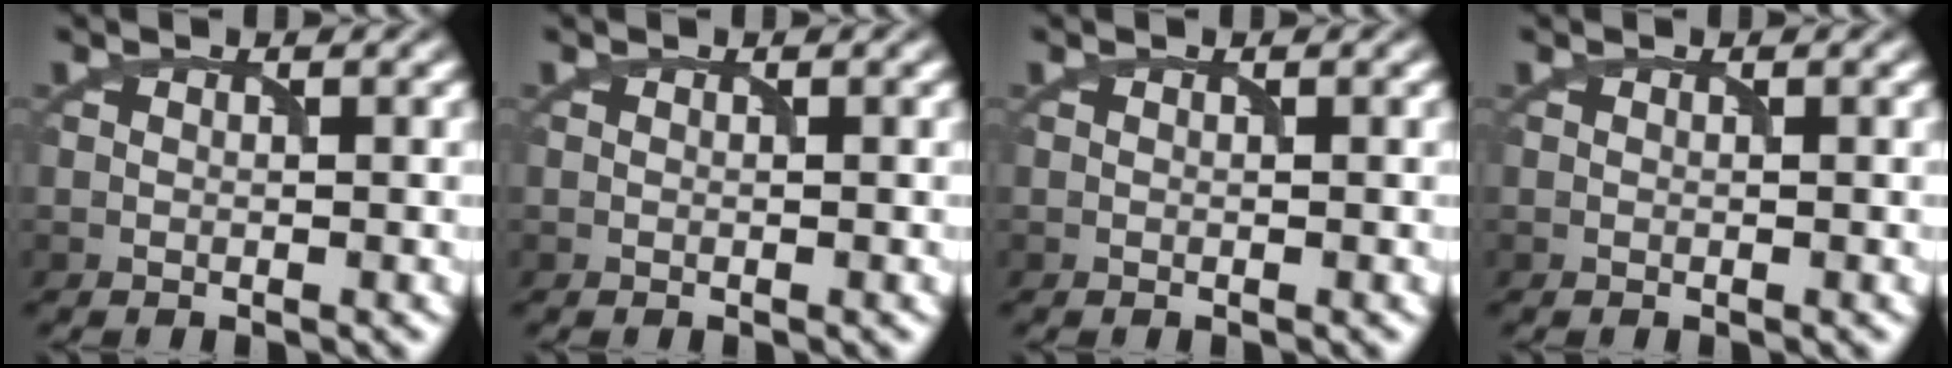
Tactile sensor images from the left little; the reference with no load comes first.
{"total": 0.0}
{"total": 0.0}
{"total": 0.0}